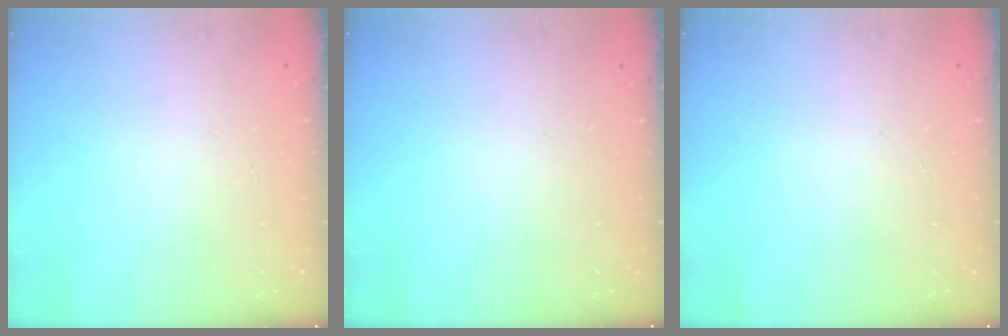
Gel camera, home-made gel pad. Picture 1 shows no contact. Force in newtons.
{"total": 0.0}
{"total": 0.0}